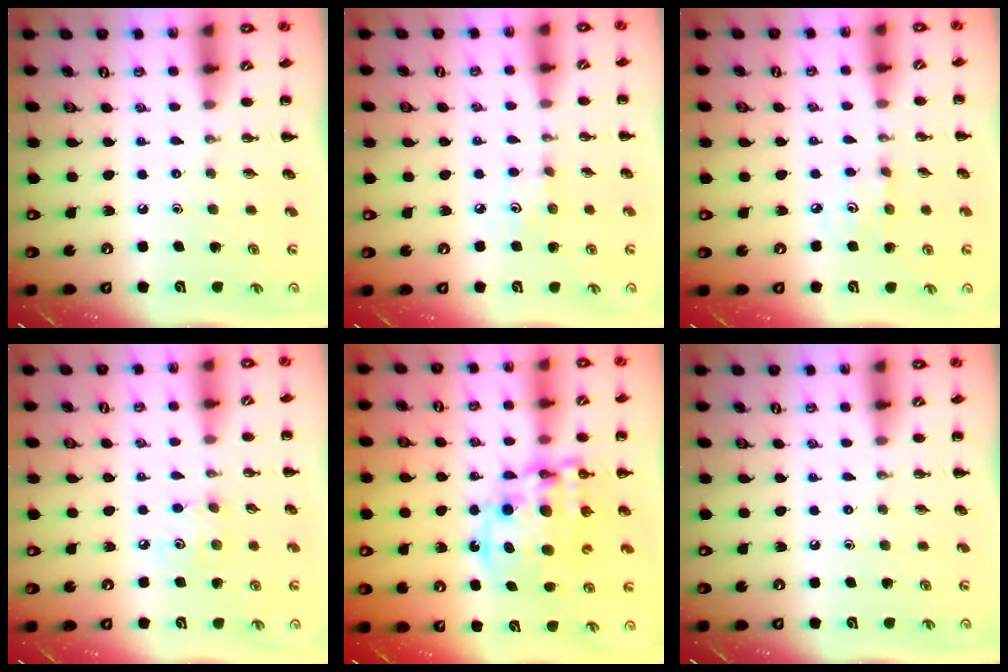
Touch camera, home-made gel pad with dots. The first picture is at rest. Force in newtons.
{"total": 3.7, "press": 3.5, "slide": 1.2}
{"total": 3.4, "press": 3.3, "slide": 1.0}
{"total": 4.5, "press": 4.4, "slide": 0.9}
{"total": 15.0, "press": 14.6, "slide": 3.1}
{"total": 0.0}